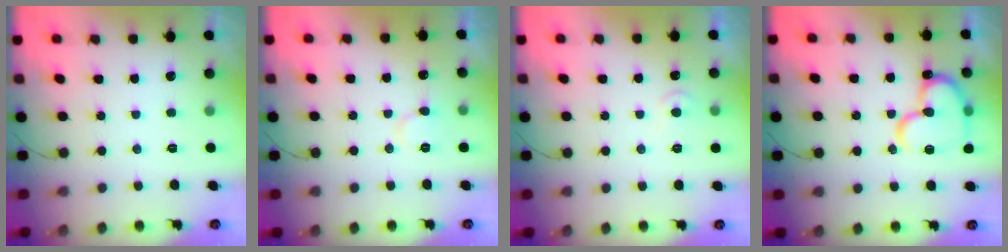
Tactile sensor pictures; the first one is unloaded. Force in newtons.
{"total": 6.3, "press": 6.3, "slide": 0.6}
{"total": 4.1, "press": 4.1, "slide": 0.5}
{"total": 17.9, "press": 17.8, "slide": 1.7}